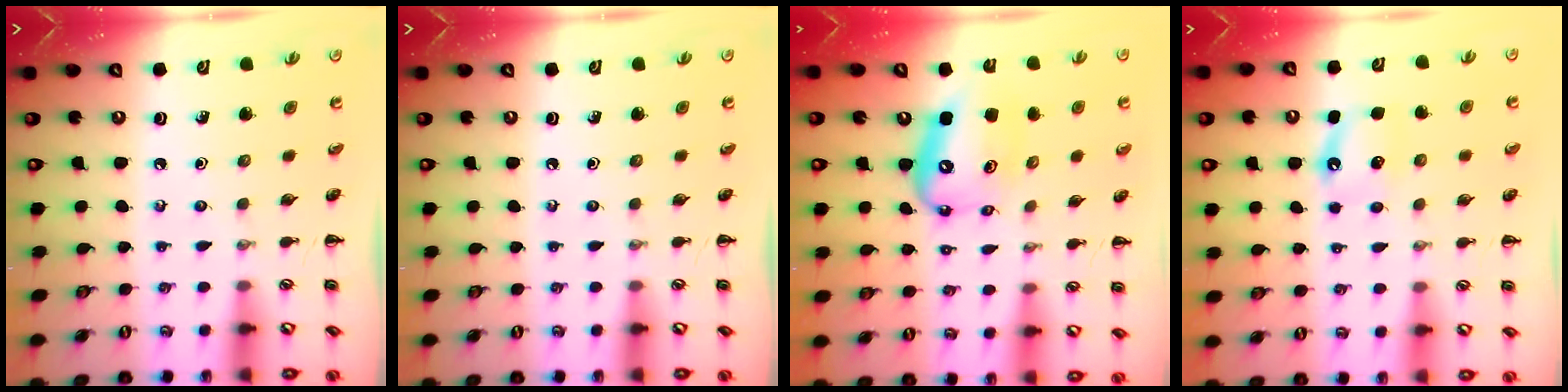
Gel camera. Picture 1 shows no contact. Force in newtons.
{"total": 0.0}
{"total": 11.9, "press": 11.4, "slide": 3.1}
{"total": 4.9, "press": 4.6, "slide": 1.6}